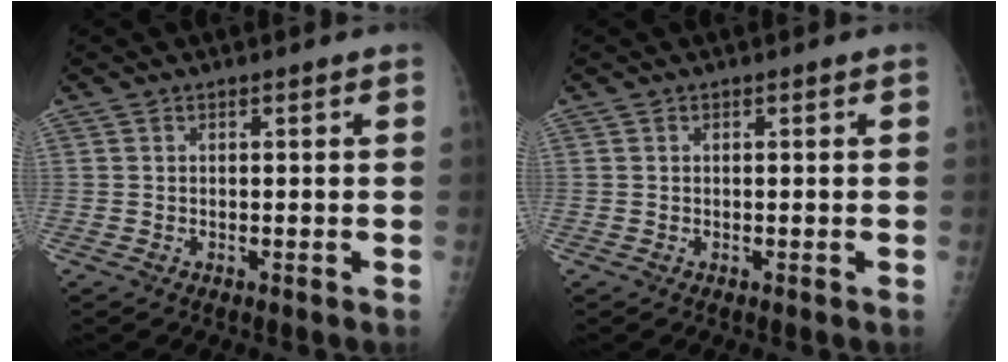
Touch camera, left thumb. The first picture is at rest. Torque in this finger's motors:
{"motor_torque": [0.00, 0.00, -0.02, -0.02, 0.00]}